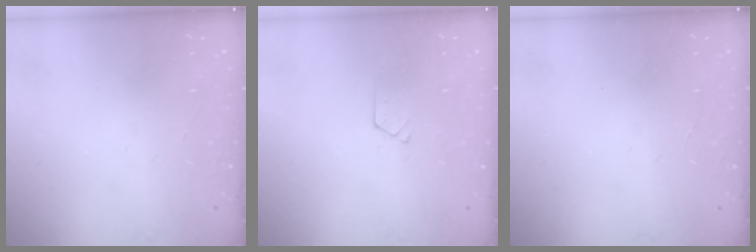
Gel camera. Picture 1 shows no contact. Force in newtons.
{"total": 3.0, "press": 3.0, "slide": 0.4}
{"total": 0.0}